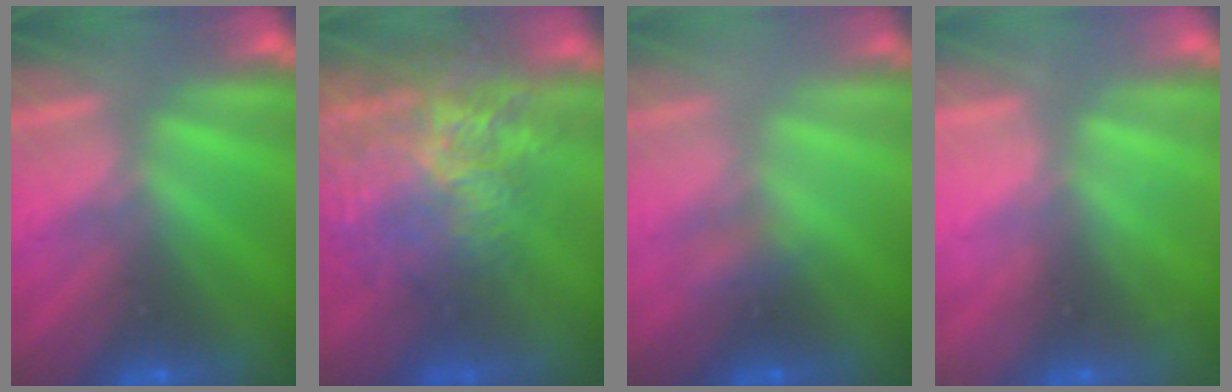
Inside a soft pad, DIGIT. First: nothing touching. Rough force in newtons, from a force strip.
{"total": 7.6}
{"total": 2.0}
{"total": 2.1}